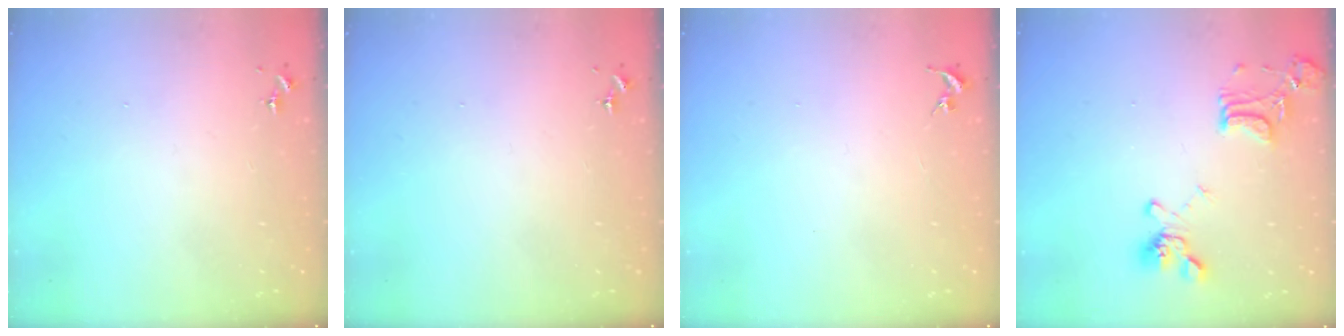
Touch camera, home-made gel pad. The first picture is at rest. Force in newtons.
{"total": 0.0}
{"total": 0.0}
{"total": 15.8, "press": 15.7, "slide": 1.4}